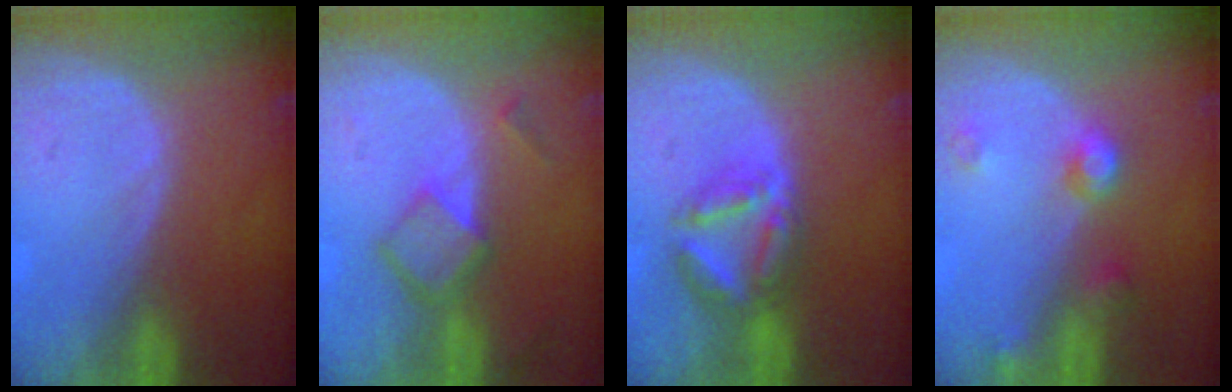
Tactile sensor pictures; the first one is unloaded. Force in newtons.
{"total": 5.8, "press": 5.0, "slide": 2.9}
{"total": 6.2, "press": 6.2, "slide": 0.4}
{"total": 4.4, "press": 3.9, "slide": 2.1}